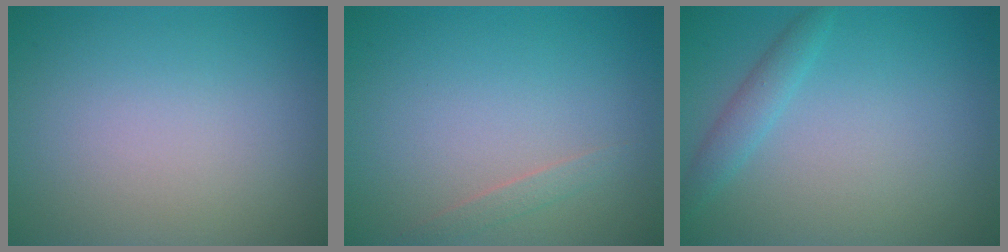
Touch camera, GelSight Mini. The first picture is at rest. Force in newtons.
{"total": 0.8, "press": 0.8, "slide": 0.0}
{"total": 1.8, "press": 1.8, "slide": 0.2}